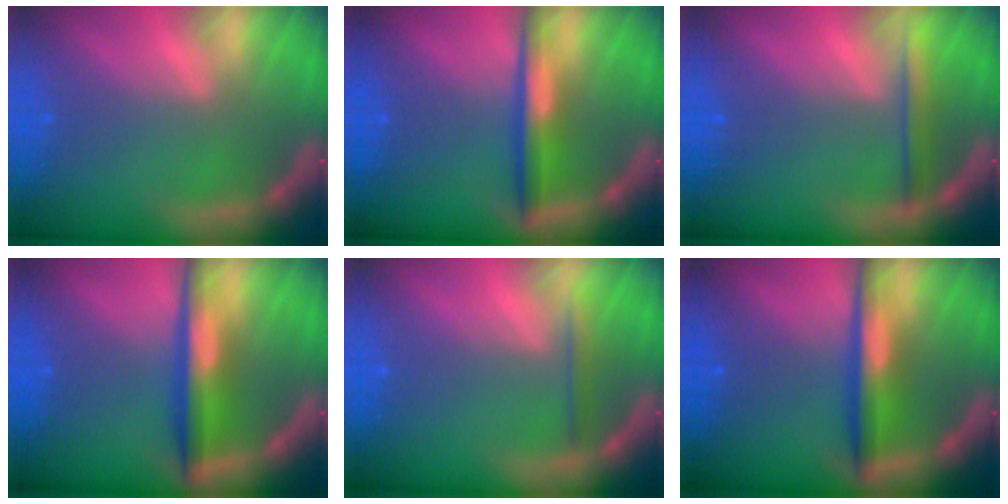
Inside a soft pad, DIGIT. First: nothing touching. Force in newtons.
{"total": 4.0}
{"total": 2.5}
{"total": 5.0}
{"total": 1.4}
{"total": 4.5}